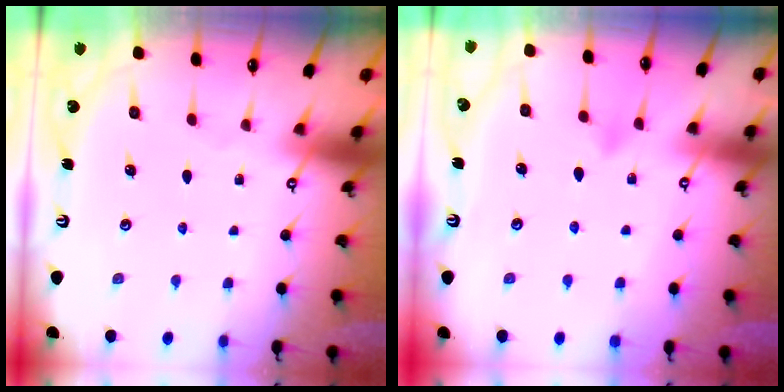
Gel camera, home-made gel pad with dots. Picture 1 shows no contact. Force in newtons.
{"total": 5.1, "press": 5.1, "slide": 0.5}